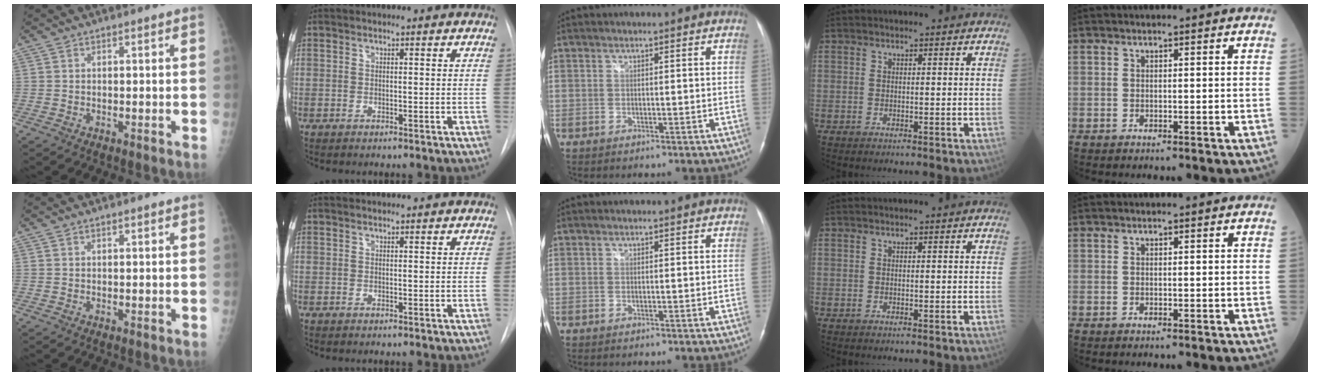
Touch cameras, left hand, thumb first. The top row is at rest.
{"thumb": {"total": 0.6, "force": [0.4, 0.1, 0.3], "torque": [-0.006, -0.001, 0.007]}}